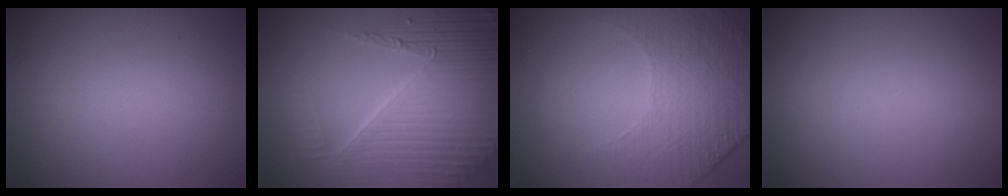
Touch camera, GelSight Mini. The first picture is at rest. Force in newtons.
{"total": 7.5, "press": 5.3, "slide": 5.2}
{"total": 5.0, "press": 3.3, "slide": 3.8}
{"total": 0.0}